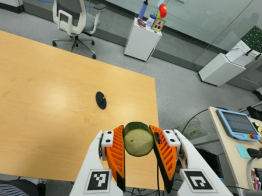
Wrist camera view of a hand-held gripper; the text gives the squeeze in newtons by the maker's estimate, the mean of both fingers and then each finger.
{"total": 11.4, "left": 11.8, "right": 11.0}